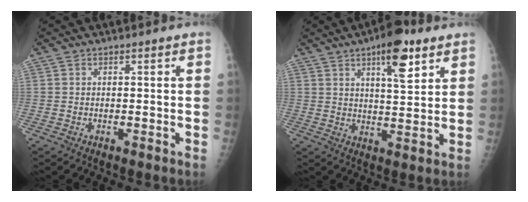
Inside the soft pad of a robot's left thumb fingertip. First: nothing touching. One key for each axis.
{"total": 9.7, "fx": 5.3, "fy": 3.3, "fz": 7.4, "tx": -0.095, "ty": -0.026, "tz": 0.077}